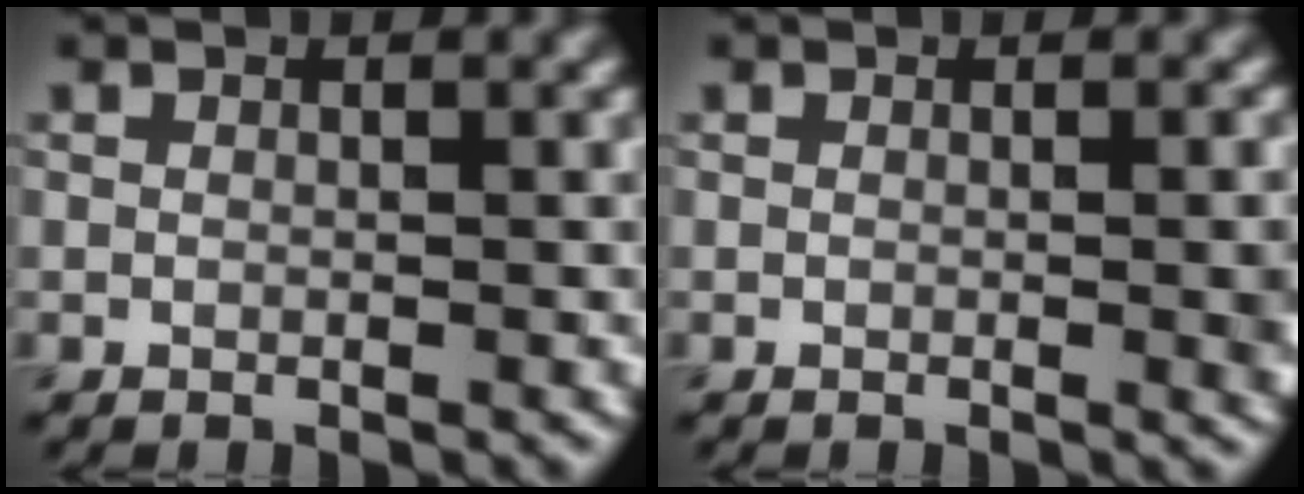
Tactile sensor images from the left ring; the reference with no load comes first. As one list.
[{"total": 2.0, "force": [-0.1, 0.4, 1.9], "torque": [-0.021, -0.002, -0.002]}]